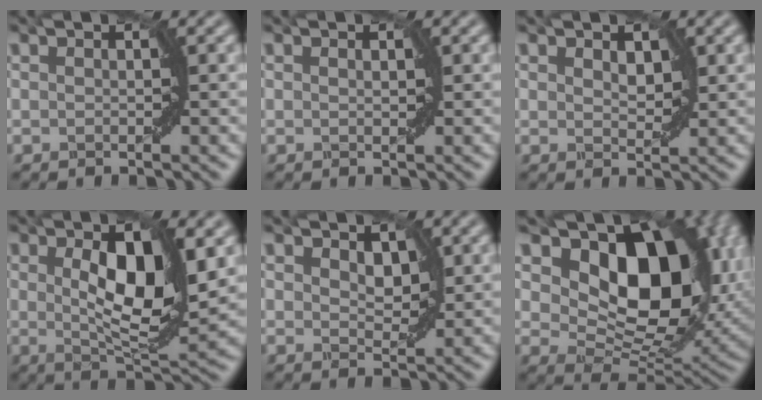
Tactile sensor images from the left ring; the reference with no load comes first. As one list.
[{"total": 0.6, "force": [0.3, 0.3, 0.4], "torque": [-0.003, 0.000, 0.006]}, {"total": 1.9, "force": [0.9, 1.1, 1.2], "torque": [-0.019, -0.002, 0.018]}, {"total": 8.1, "force": [1.3, 3.1, 7.4], "torque": [-0.124, -0.007, 0.025]}, {"total": 2.3, "force": [1.0, 1.5, 1.5], "torque": [-0.028, -0.004, 0.018]}, {"total": 14.9, "force": [4.5, 9.5, 10.6], "torque": [-0.142, -0.008, 0.088]}]